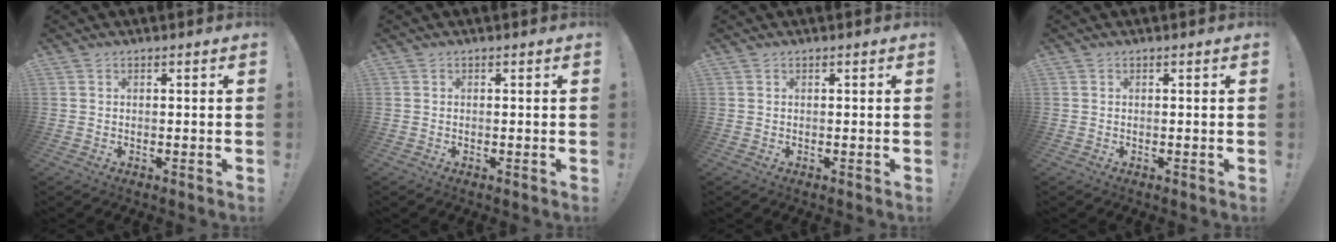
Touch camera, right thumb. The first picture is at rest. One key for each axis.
{"total": 0.0}
{"total": 0.0}
{"total": 0.0}